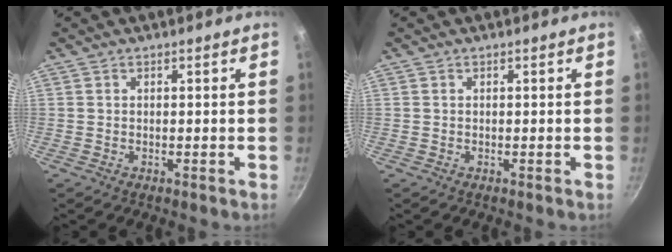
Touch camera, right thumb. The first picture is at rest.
{"total": 0.0}